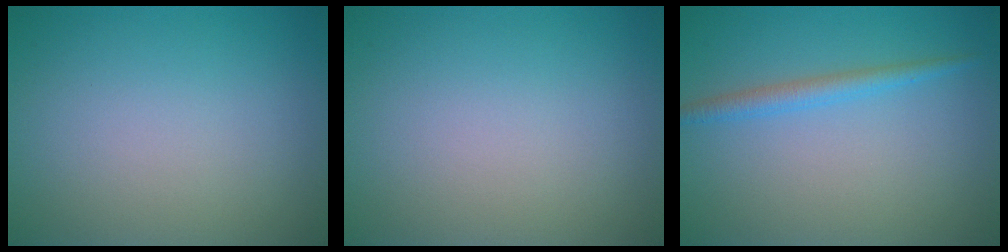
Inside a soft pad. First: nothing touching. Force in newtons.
{"total": 0.0}
{"total": 1.9, "press": 1.9, "slide": 0.1}